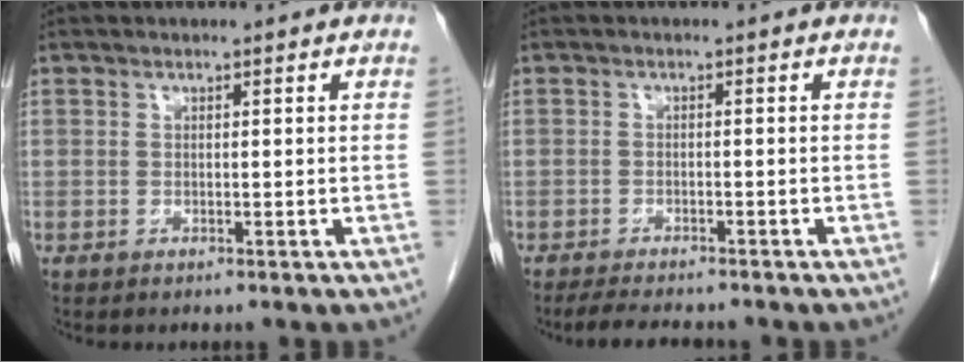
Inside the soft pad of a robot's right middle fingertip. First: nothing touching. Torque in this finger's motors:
{"motor_torque": [0.07, -0.02, 0.00, 0.00]}